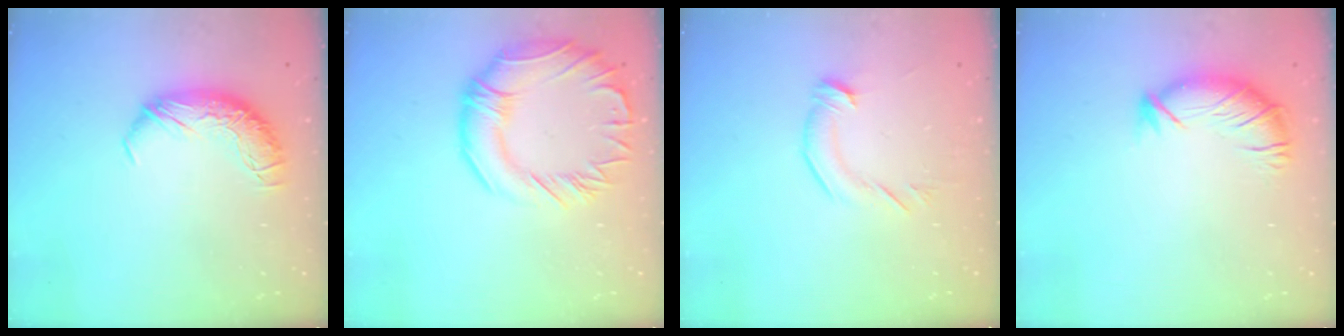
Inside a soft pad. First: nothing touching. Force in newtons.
{"total": 7.6, "press": 7.5, "slide": 1.1}
{"total": 2.8, "press": 2.7, "slide": 0.4}
{"total": 2.8, "press": 2.0, "slide": 2.1}